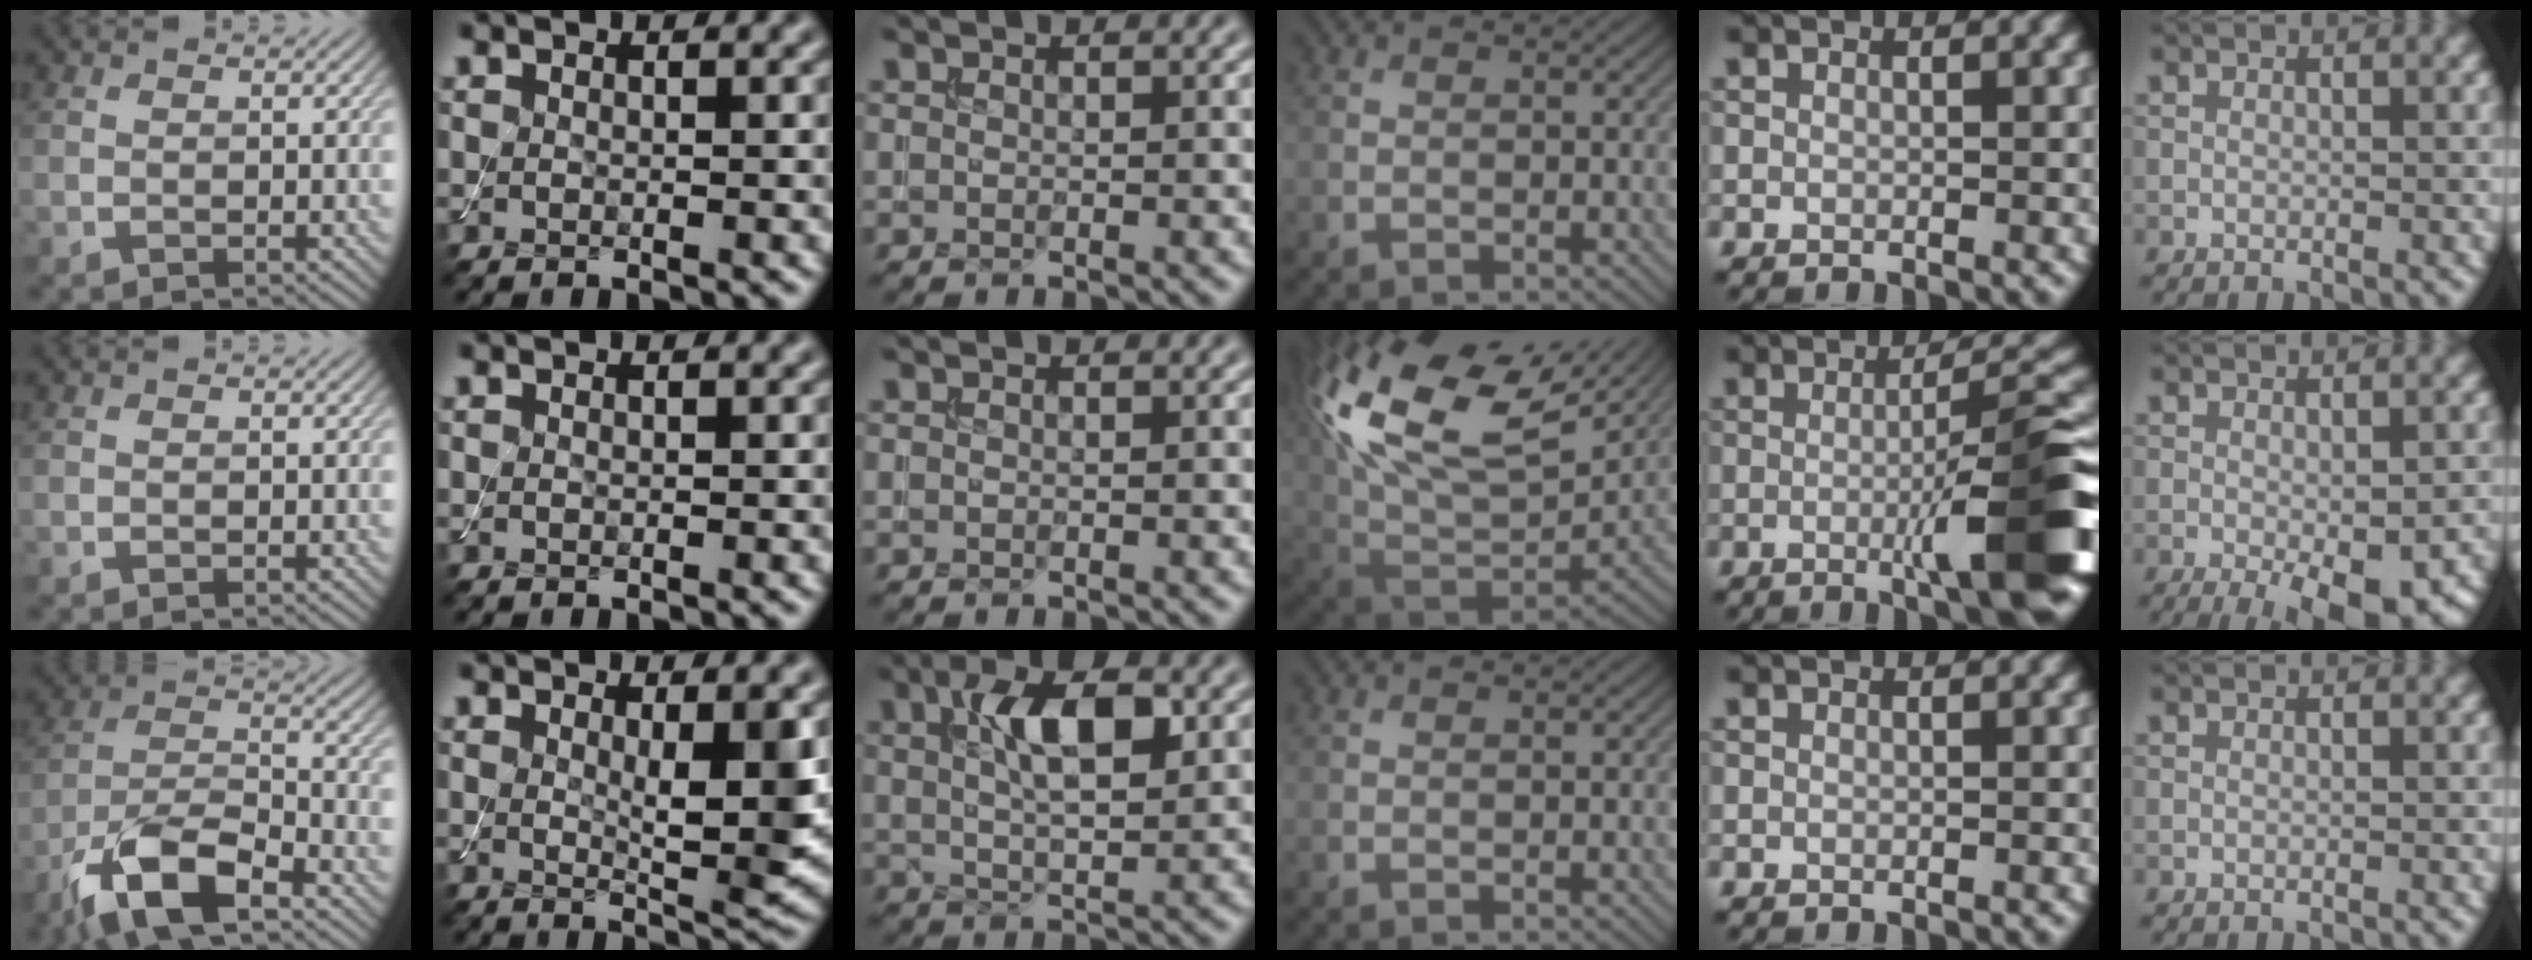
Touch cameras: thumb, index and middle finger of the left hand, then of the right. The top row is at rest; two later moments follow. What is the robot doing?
{"motion": "assemble", "object": "toy tower of hanoi"}